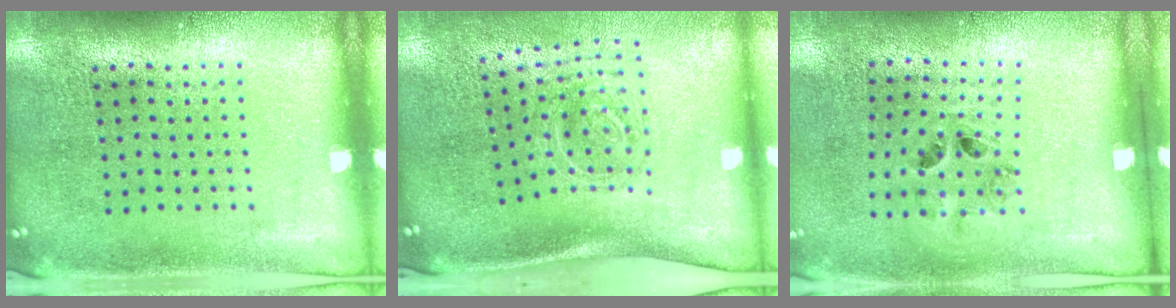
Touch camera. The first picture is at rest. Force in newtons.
{"total": 1.9, "press": 1.3, "slide": 1.4}
{"total": 1.2, "press": 0.8, "slide": 0.9}